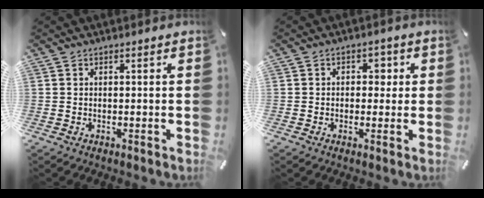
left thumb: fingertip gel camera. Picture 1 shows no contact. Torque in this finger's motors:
{"motor_torque": [-0.01, -0.05, -0.10, -0.10, 0.04]}